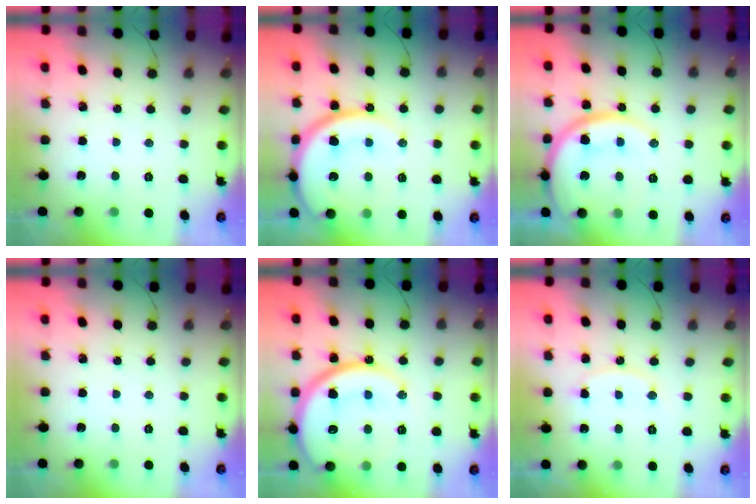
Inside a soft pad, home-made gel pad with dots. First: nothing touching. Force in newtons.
{"total": 18.4, "press": 18.1, "slide": 2.8}
{"total": 16.9, "press": 16.9, "slide": 1.3}
{"total": 0.0}
{"total": 22.6, "press": 22.5, "slide": 1.9}
{"total": 8.3, "press": 8.3, "slide": 0.5}